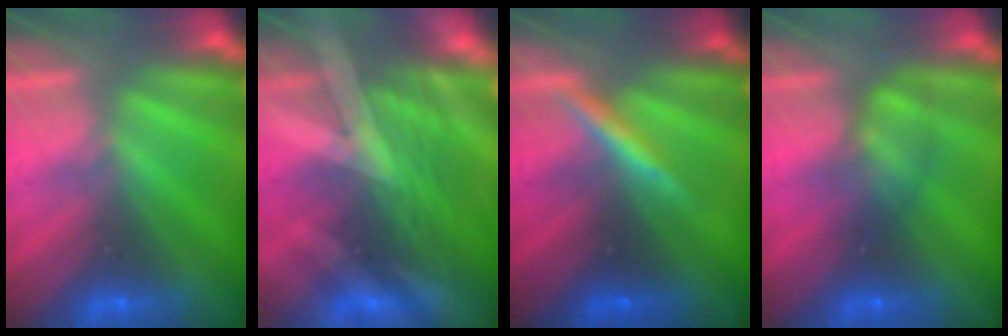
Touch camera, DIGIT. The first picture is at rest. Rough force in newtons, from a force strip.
{"total": 3.3}
{"total": 3.9}
{"total": 2.6}